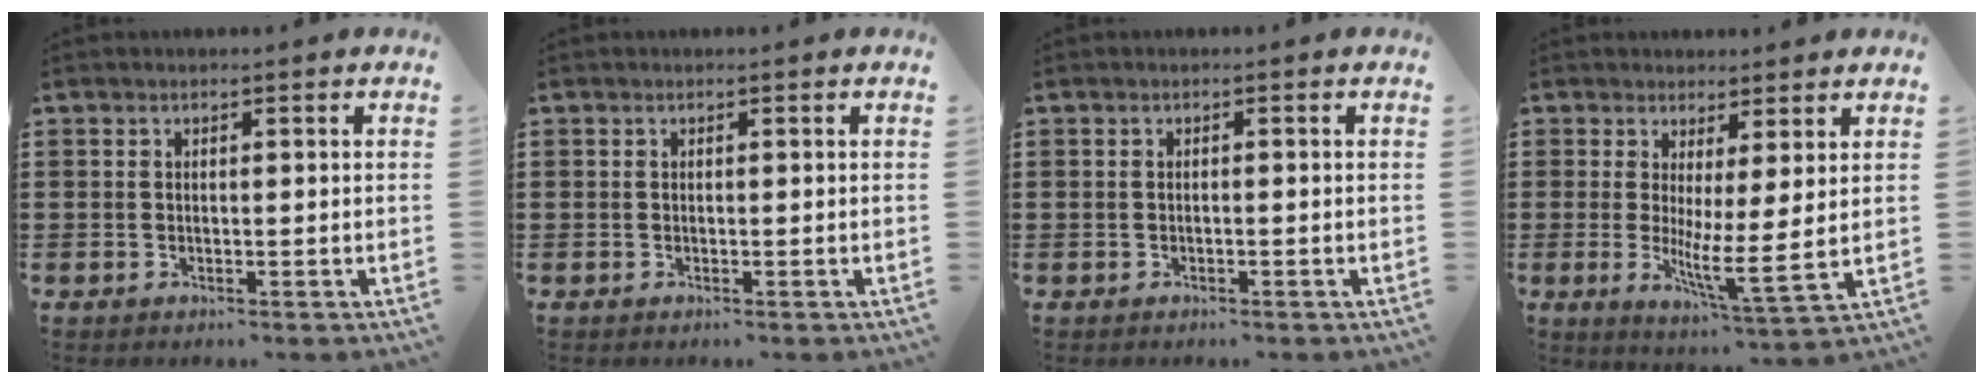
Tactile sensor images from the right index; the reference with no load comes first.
{"total": 0.0}
{"total": 0.0}
{"total": 5.5, "force": [1.2, 0.4, 5.3], "torque": [-0.090, -0.032, 0.020]}